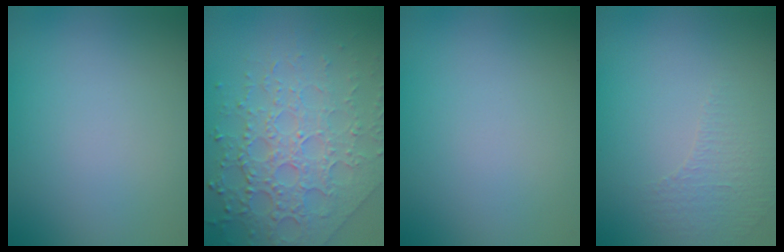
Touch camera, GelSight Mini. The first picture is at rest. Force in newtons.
{"total": 7.6, "press": 5.5, "slide": 5.3}
{"total": 0.0}
{"total": 1.1, "press": 0.7, "slide": 0.8}